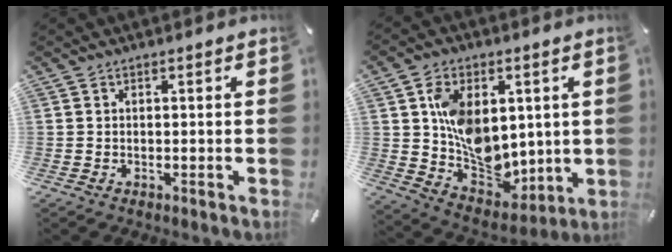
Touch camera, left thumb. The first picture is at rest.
{"total": 13.4, "force": [2.5, 10.8, 7.5], "torque": [-0.116, -0.009, 0.063]}